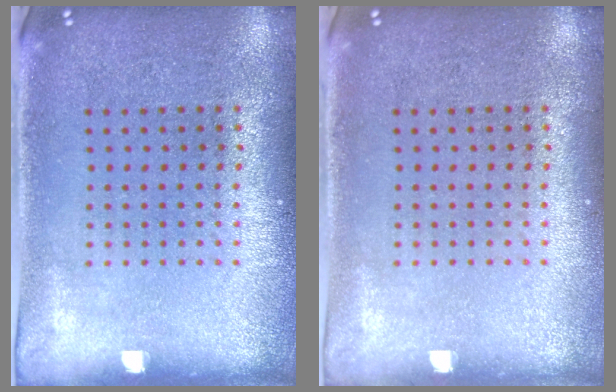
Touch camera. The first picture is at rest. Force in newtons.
{"total": 0.0}